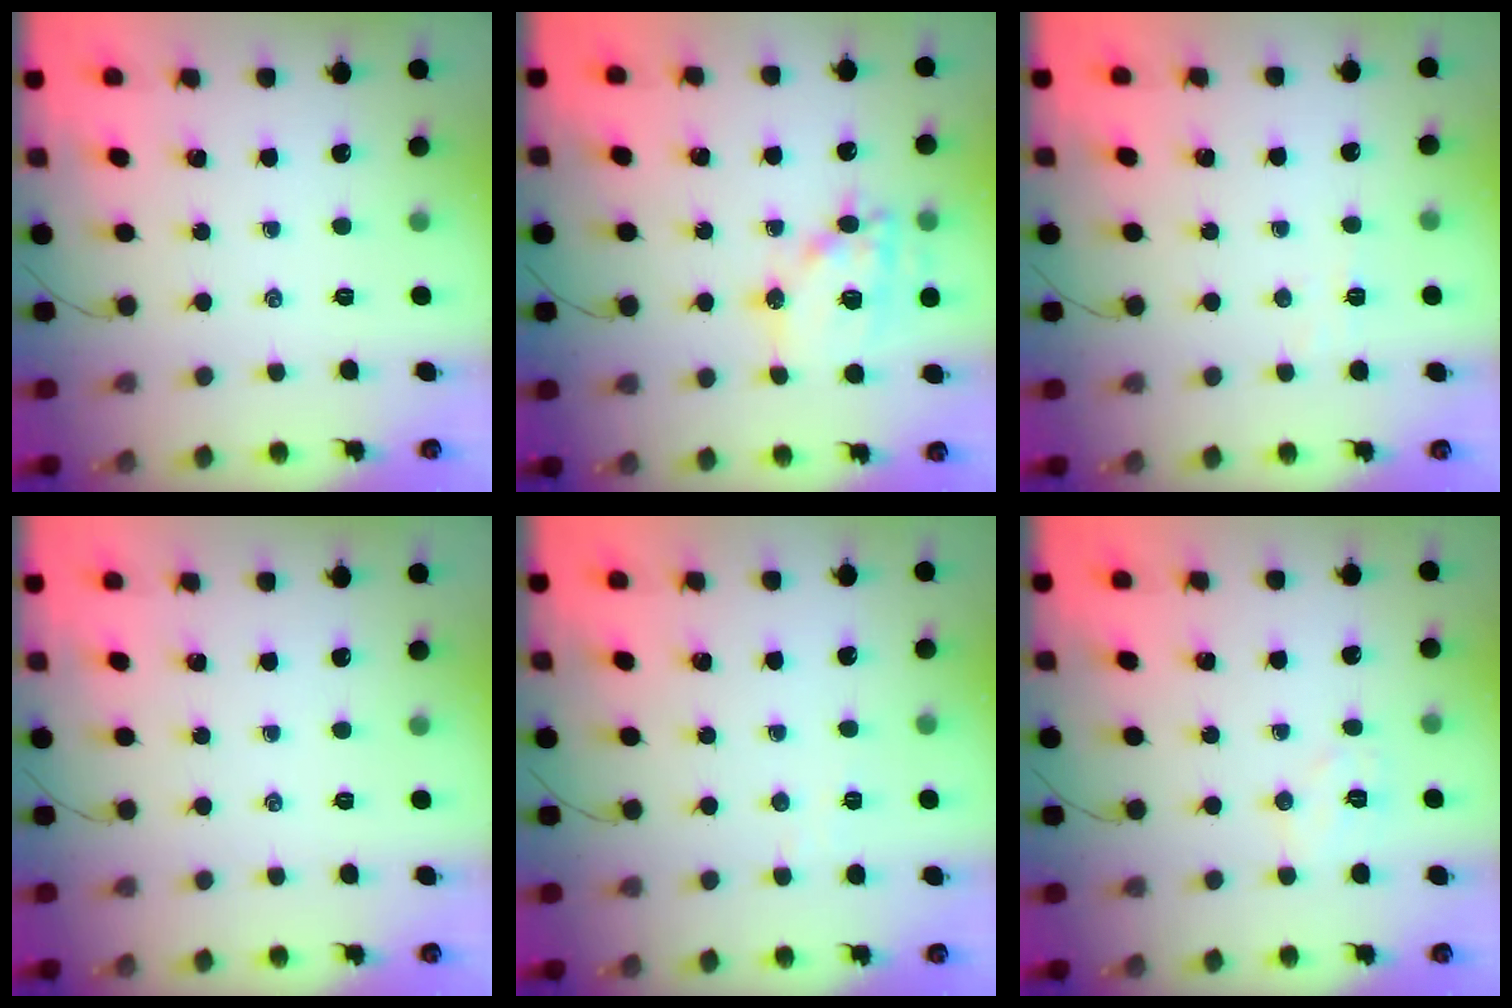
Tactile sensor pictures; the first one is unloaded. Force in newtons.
{"total": 15.1, "press": 15.0, "slide": 2.2}
{"total": 3.1, "press": 2.9, "slide": 1.0}
{"total": 0.0}
{"total": 2.2, "press": 2.1, "slide": 0.7}
{"total": 5.8, "press": 5.7, "slide": 1.1}